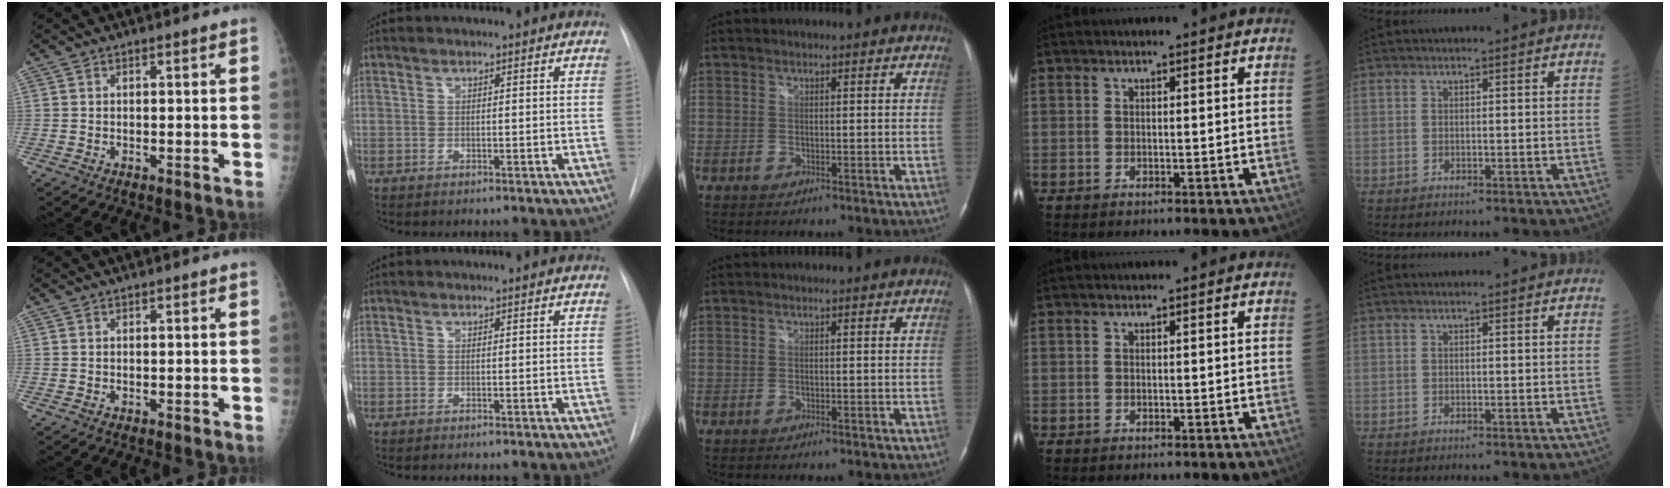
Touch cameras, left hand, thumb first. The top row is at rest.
{}